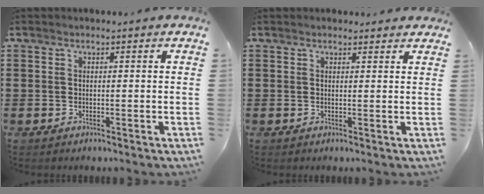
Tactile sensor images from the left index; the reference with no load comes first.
{"total": 1.2, "force": [1.1, 0.4, 0.1], "torque": [-0.003, 0.003, 0.023]}